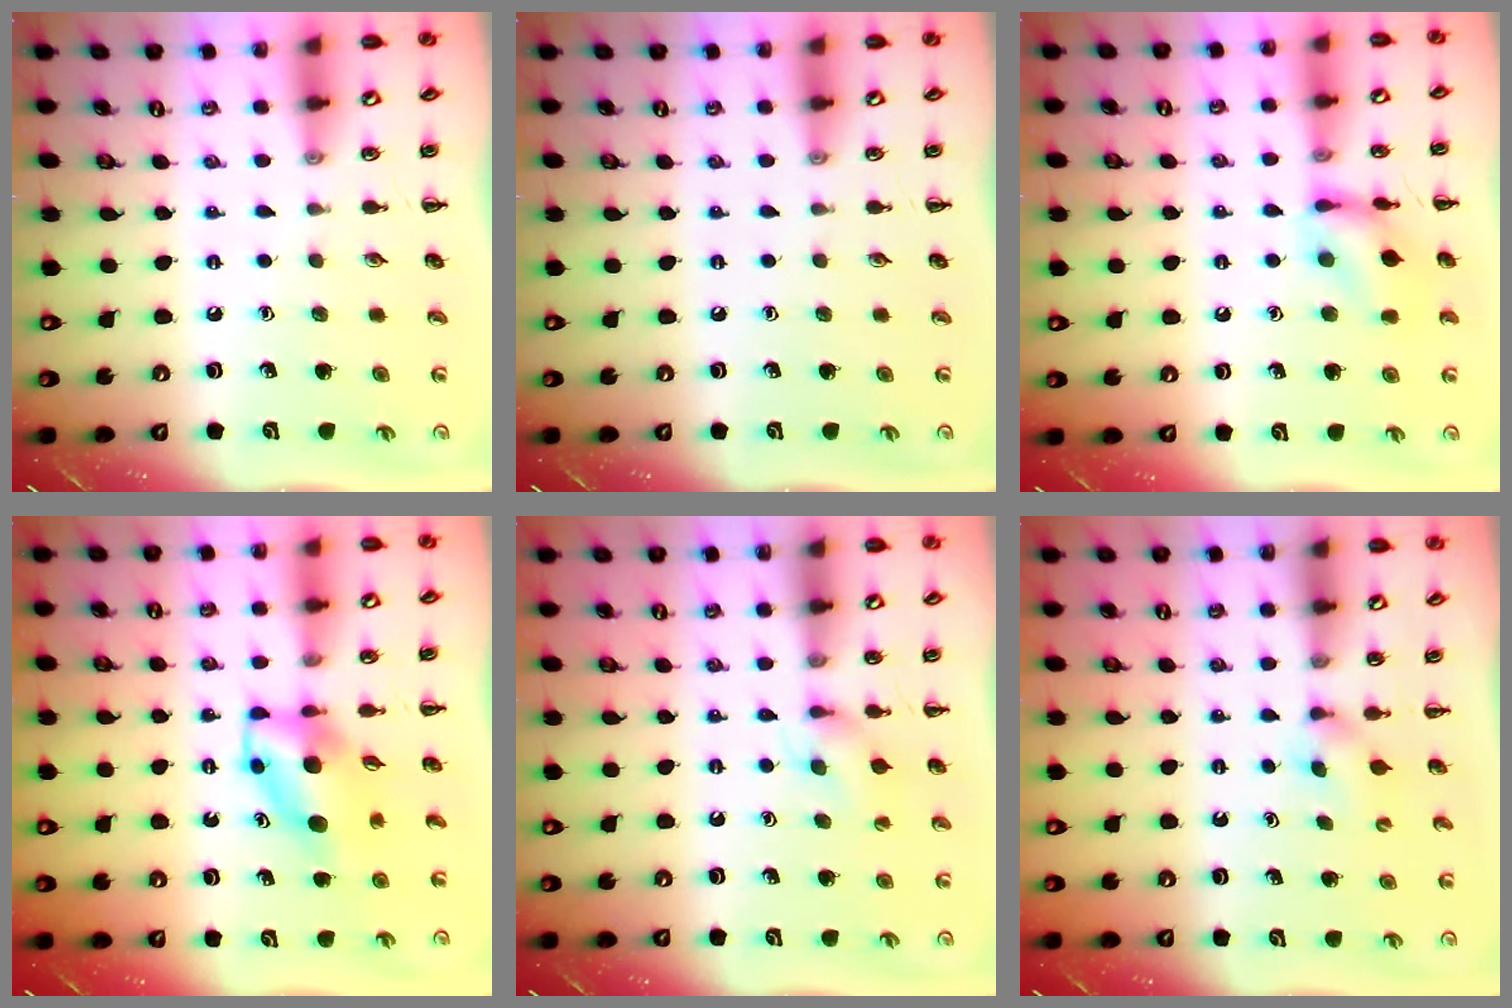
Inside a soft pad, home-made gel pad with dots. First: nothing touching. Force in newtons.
{"total": 0.0}
{"total": 12.3, "press": 12.2, "slide": 1.0}
{"total": 6.1, "press": 6.0, "slide": 1.1}
{"total": 5.6, "press": 5.4, "slide": 1.4}
{"total": 1.8, "press": 1.5, "slide": 1.0}